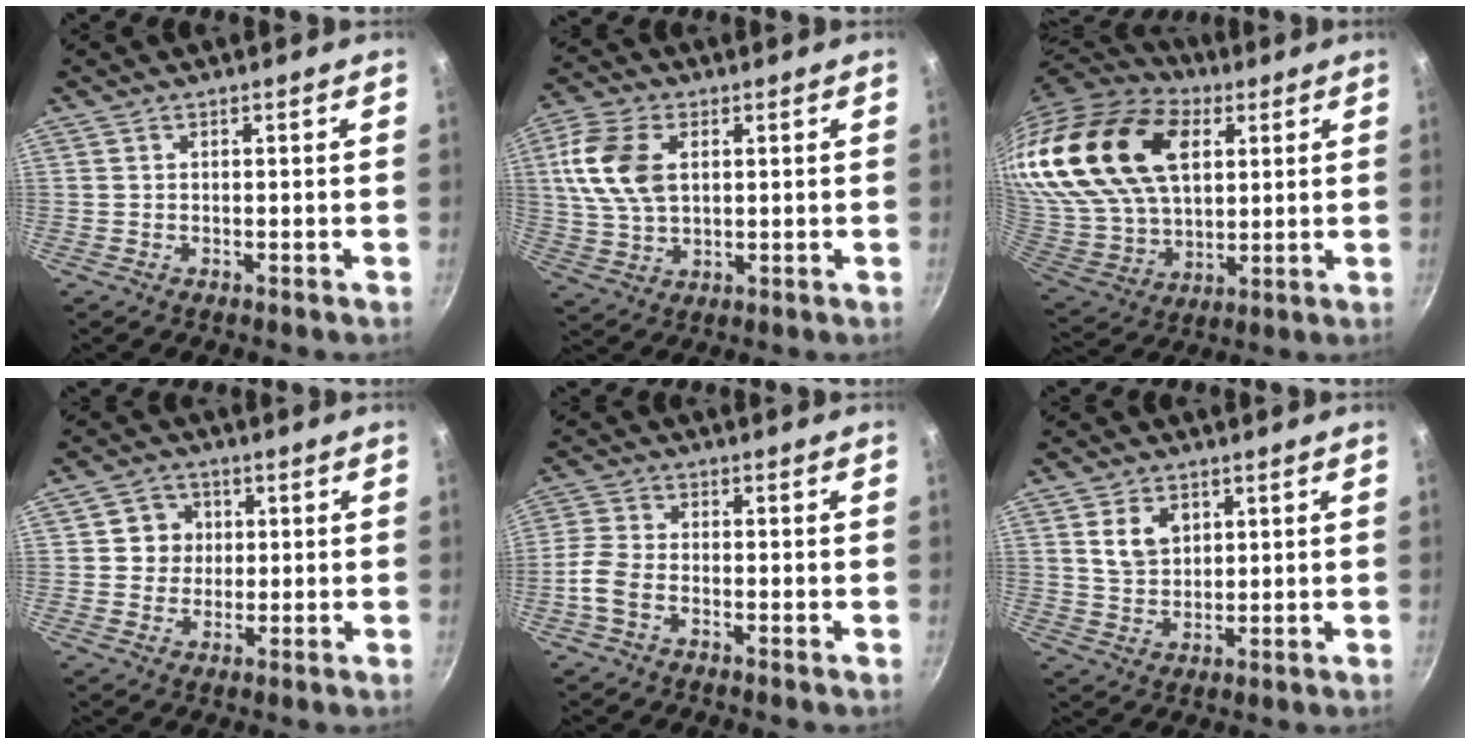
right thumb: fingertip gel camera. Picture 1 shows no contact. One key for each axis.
{"total": 12.0, "fx": 2.7, "fy": 7.5, "fz": 8.9, "tx": -0.166, "ty": 0.001, "tz": 0.049}
{"total": 29.5, "fx": 12.3, "fy": 18.6, "fz": 19.3, "tx": -0.383, "ty": -0.015, "tz": 0.230}
{"total": 5.8, "fx": 1.0, "fy": 5.4, "fz": 1.6, "tx": 0.014, "ty": 0.002, "tz": 0.009}
{"total": 4.6, "fx": -2.3, "fy": 2.5, "fz": 3.1, "tx": -0.077, "ty": 0.019, "tz": -0.060}
{"total": 6.6, "fx": 2.4, "fy": 4.9, "fz": 3.8, "tx": -0.049, "ty": -0.011, "tz": 0.047}